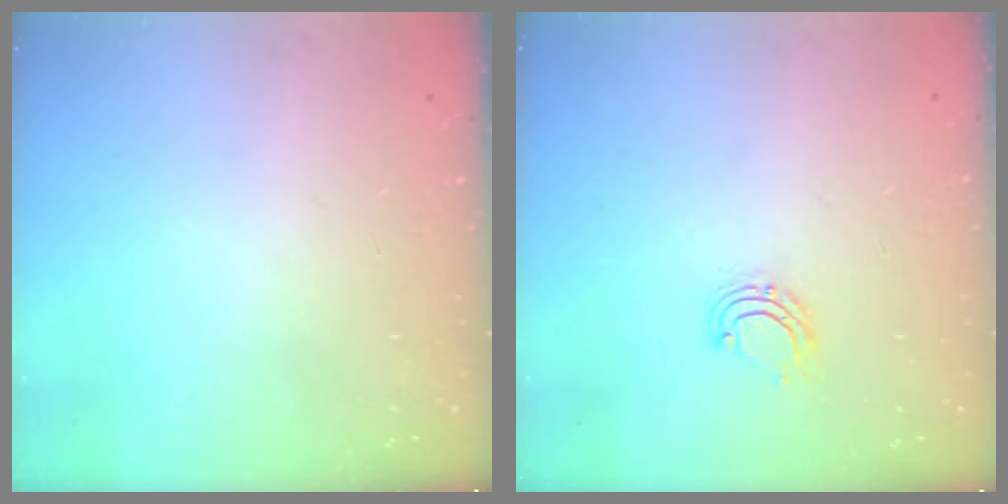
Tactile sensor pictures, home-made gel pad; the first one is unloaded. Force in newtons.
{"total": 6.6, "press": 6.6, "slide": 0.5}